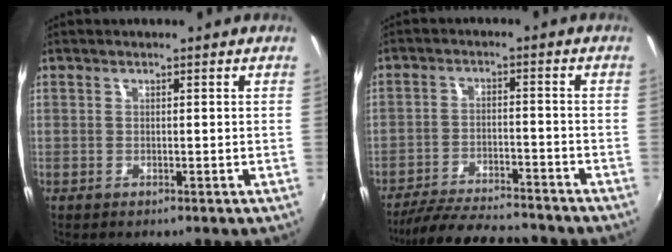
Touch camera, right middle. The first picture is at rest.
{"total": 16.3, "force": [-14.4, 4.1, 6.5], "torque": [-0.143, -0.013, -0.212]}